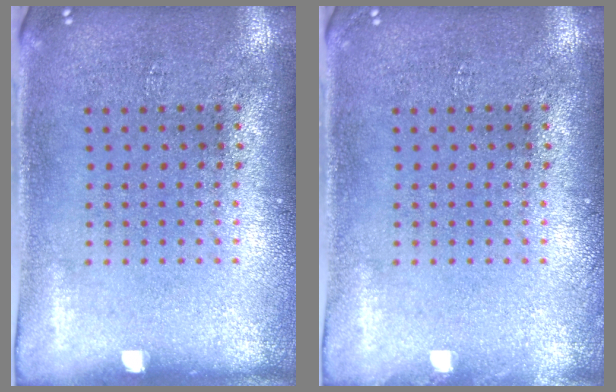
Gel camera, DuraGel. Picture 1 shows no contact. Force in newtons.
{"total": 0.6, "press": 0.6, "slide": 0.1}